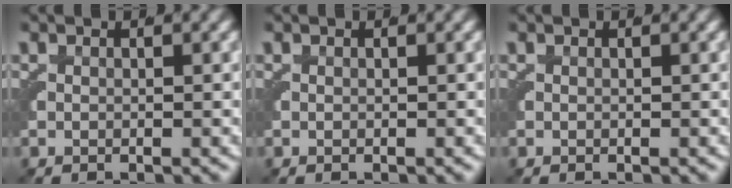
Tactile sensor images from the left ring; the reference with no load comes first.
{"total": 0.0}
{"total": 0.0}